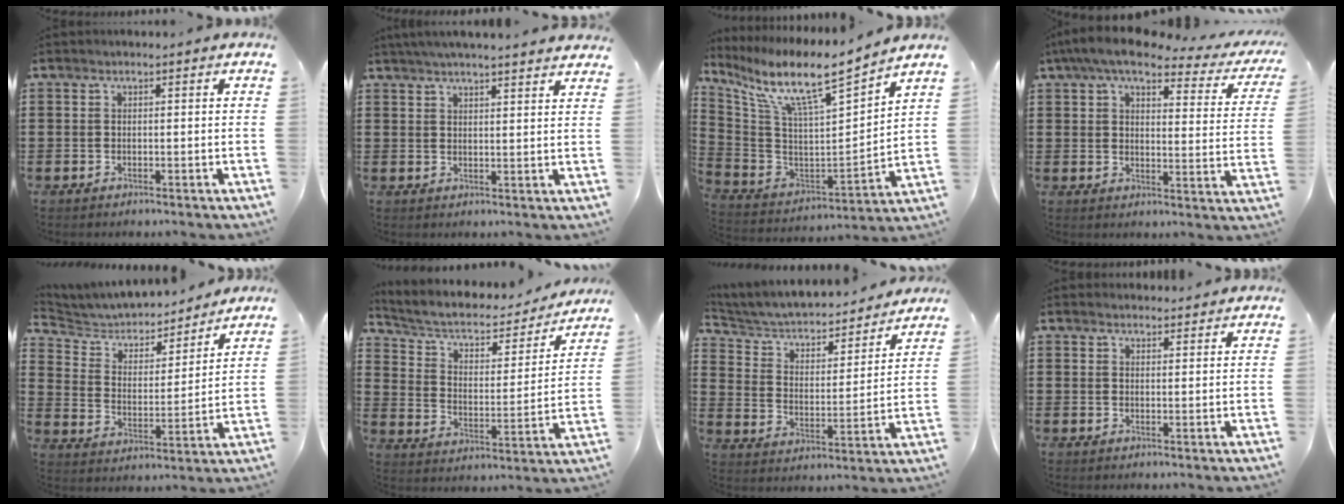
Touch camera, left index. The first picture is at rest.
{"total": 3.6, "force": [3.4, -0.6, 0.9], "torque": [-0.028, -0.009, 0.061]}
{"total": 10.0, "force": [7.6, 1.1, 6.5], "torque": [-0.156, -0.056, 0.122]}
{"total": 7.4, "force": [5.8, 1.2, 4.4], "torque": [-0.100, -0.023, 0.098]}
{"total": 4.8, "force": [4.5, 1.6, 0.6], "torque": [-0.044, -0.034, 0.070]}
{"total": 5.4, "force": [3.8, 2.8, 2.6], "torque": [-0.073, -0.021, 0.058]}
{"total": 4.2, "force": [3.8, 1.6, 1.2], "torque": [-0.047, -0.031, 0.054]}
{"total": 1.9, "force": [1.9, 0.3, -0.1], "torque": [-0.002, 0.000, 0.037]}